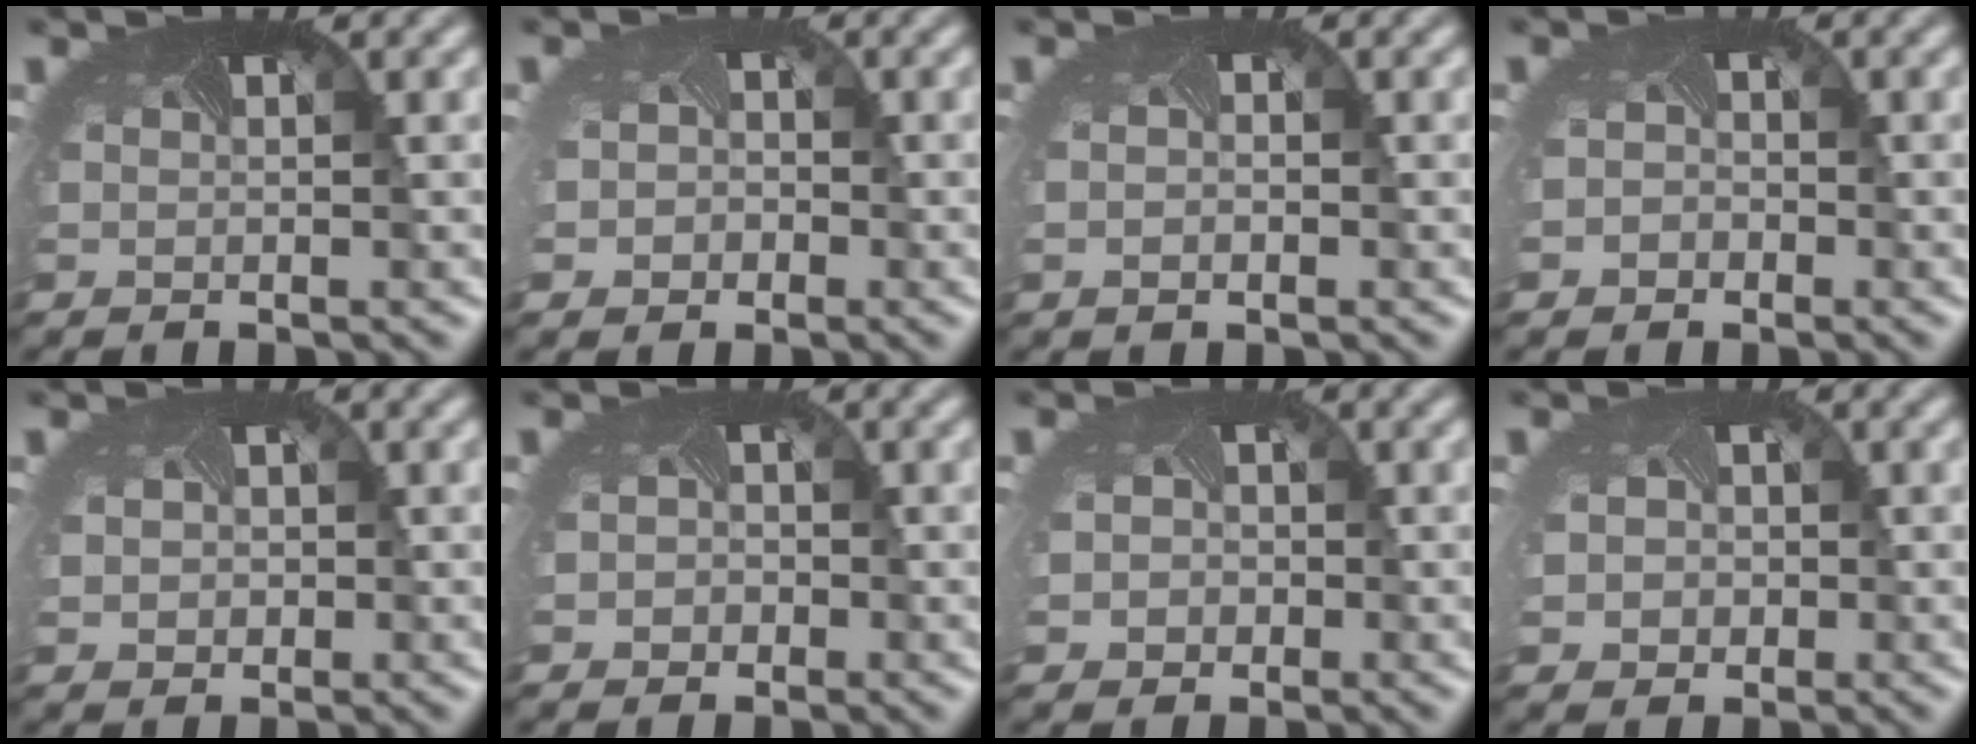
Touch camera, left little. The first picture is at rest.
{"total": 3.1, "force": [-0.6, 2.7, 1.4], "torque": [-0.020, -0.012, -0.016]}
{"total": 0.7, "force": [-0.3, 0.5, 0.5], "torque": [-0.010, -0.007, -0.001]}
{"total": 1.4, "force": [-0.6, 1.2, 0.2], "torque": [0.001, -0.011, -0.010]}
{"total": 1.9, "force": [0.2, 1.7, 0.8], "torque": [-0.018, -0.003, 0.007]}
{"total": 2.0, "force": [-0.4, 1.9, 0.7], "torque": [-0.004, -0.005, -0.009]}
{"total": 3.1, "force": [-0.4, 2.7, 1.3], "torque": [-0.020, -0.008, -0.012]}
{"total": 3.3, "force": [-0.1, 2.9, 1.6], "torque": [-0.029, -0.007, -0.006]}